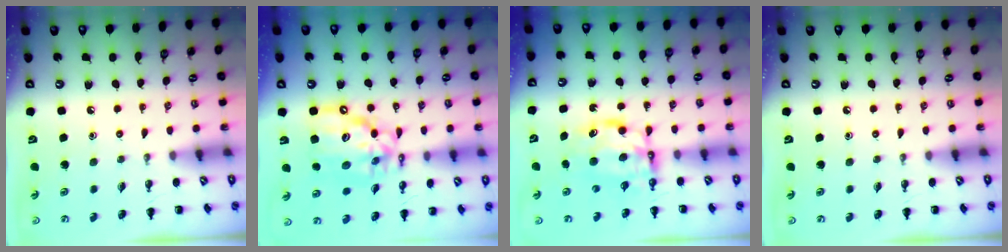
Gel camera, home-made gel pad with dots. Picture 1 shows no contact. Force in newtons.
{"total": 13.3, "press": 12.6, "slide": 4.1}
{"total": 6.5, "press": 6.4, "slide": 0.9}
{"total": 0.0}